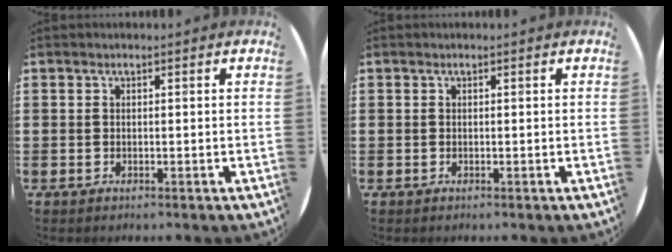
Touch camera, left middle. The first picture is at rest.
{"total": 0.0}